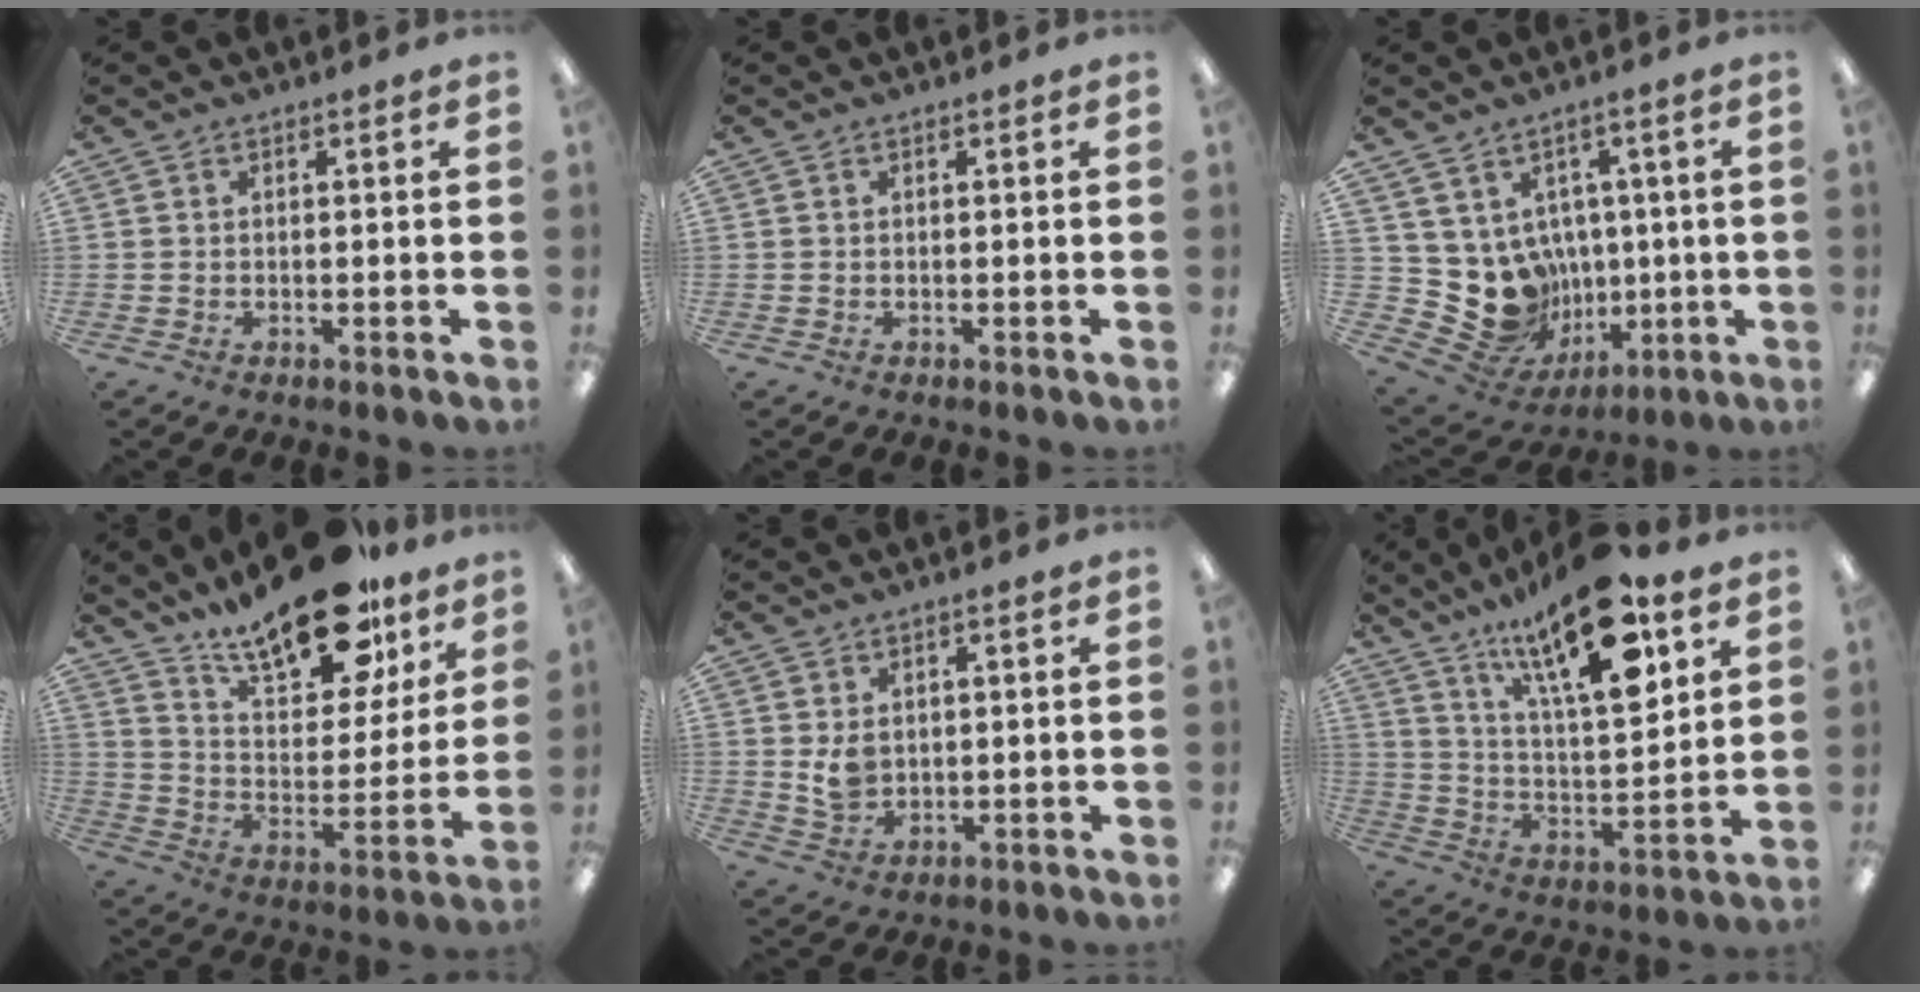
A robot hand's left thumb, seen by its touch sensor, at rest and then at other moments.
{"total": 0.0}
{"total": 12.3, "force": [-0.1, 11.3, 4.9], "torque": [-0.114, -0.031, 0.019]}
{"total": 22.7, "force": [17.3, 8.6, 11.8], "torque": [-0.186, -0.110, 0.297]}
{"total": 4.8, "force": [1.5, 3.5, 3.0], "torque": [-0.052, -0.003, 0.024]}
{"total": 20.0, "force": [13.0, 7.1, 13.5], "torque": [-0.214, -0.069, 0.210]}